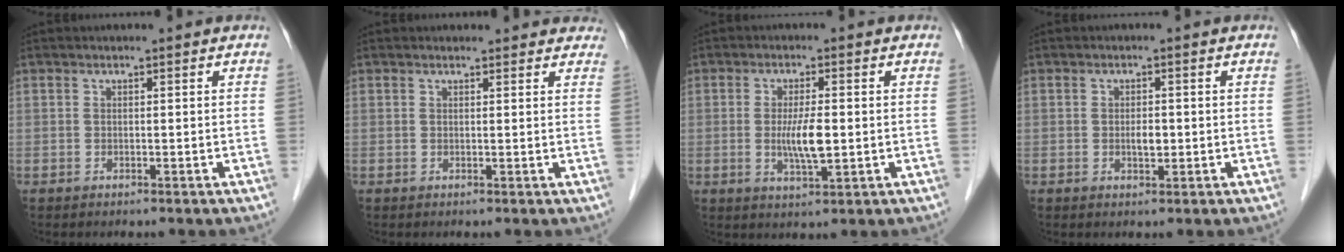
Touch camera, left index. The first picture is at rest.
{"total": 5.9, "force": [5.5, 1.8, 1.3], "torque": [0.004, 0.005, 0.044]}
{"total": 5.3, "force": [-0.4, 0.9, 5.2], "torque": [-0.103, -0.011, -0.007]}
{"total": 2.0, "force": [-0.3, 0.9, 1.8], "torque": [-0.033, -0.002, -0.003]}